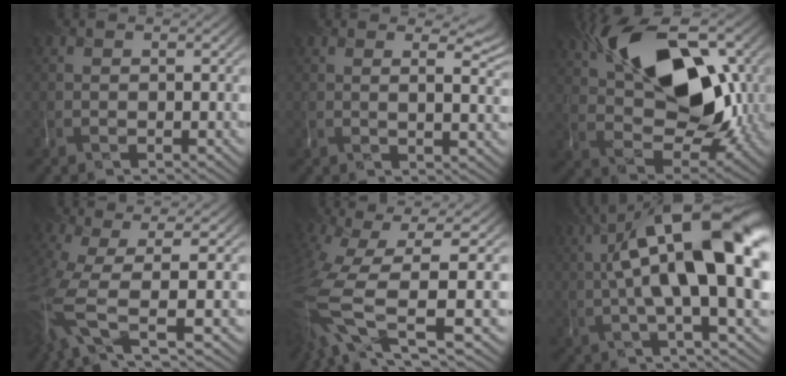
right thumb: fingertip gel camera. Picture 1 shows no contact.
{"total": 4.7, "force": [1.8, 1.5, 4.0], "torque": [-0.051, 0.004, 0.032]}
{"total": 14.6, "force": [4.9, 7.7, 11.4], "torque": [-0.175, 0.016, 0.085]}
{"total": 8.1, "force": [-0.7, 2.5, 7.7], "torque": [-0.160, -0.001, -0.021]}
{"total": 12.1, "force": [-0.9, 3.9, 11.4], "torque": [-0.256, -0.017, 0.002]}
{"total": 17.6, "force": [3.0, 5.1, 16.5], "torque": [-0.278, 0.029, 0.062]}